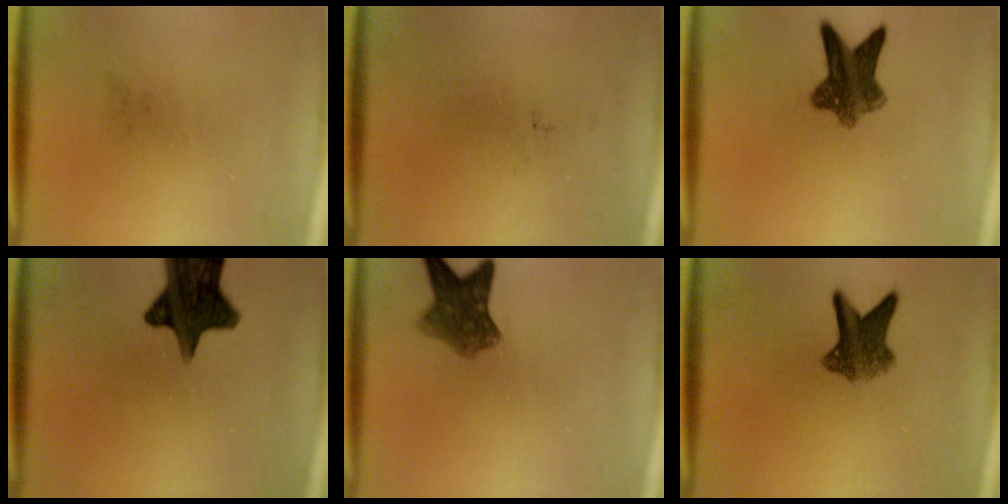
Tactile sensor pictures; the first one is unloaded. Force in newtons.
{"total": 0.0}
{"total": 7.9}
{"total": 14.3}
{"total": 6.4}
{"total": 6.5}